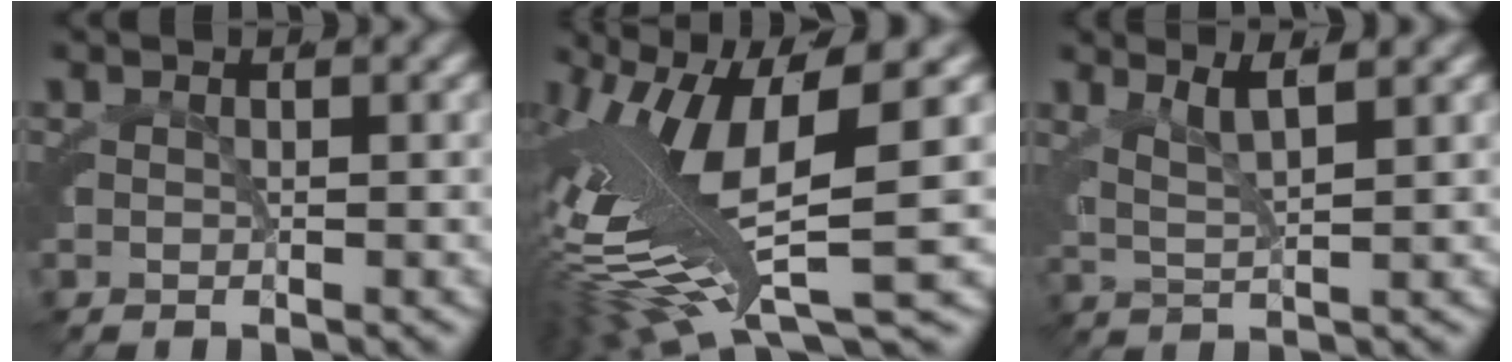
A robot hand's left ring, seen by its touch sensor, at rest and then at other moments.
{"total": 10.5, "force": [-1.4, 4.2, 9.6], "torque": [-0.196, -0.019, -0.010]}
{"total": 3.6, "force": [1.9, 1.4, 2.7], "torque": [-0.056, -0.004, 0.033]}